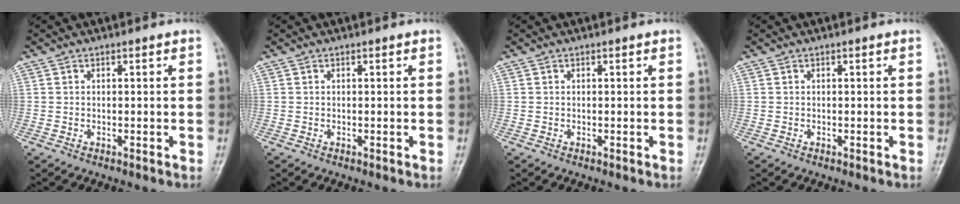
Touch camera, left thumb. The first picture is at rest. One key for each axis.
{"total": 0.0}
{"total": 0.0}
{"total": 0.0}